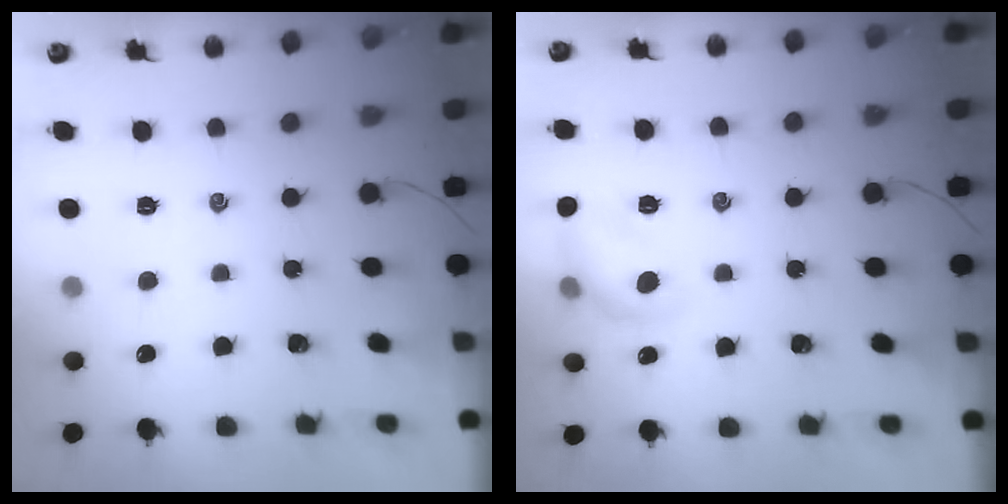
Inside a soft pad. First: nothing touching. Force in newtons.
{"total": 10.7, "press": 10.7, "slide": 0.5}